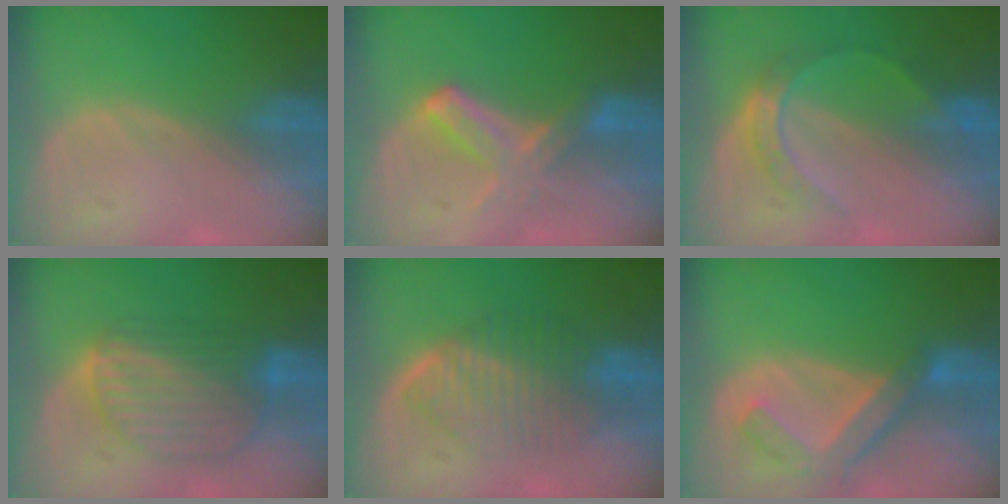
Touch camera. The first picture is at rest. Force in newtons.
{"total": 5.7, "press": 5.7, "slide": 1.0}
{"total": 5.0, "press": 4.7, "slide": 1.5}
{"total": 8.9, "press": 7.7, "slide": 4.4}
{"total": 7.2, "press": 7.2, "slide": 0.4}
{"total": 7.1, "press": 6.2, "slide": 3.5}